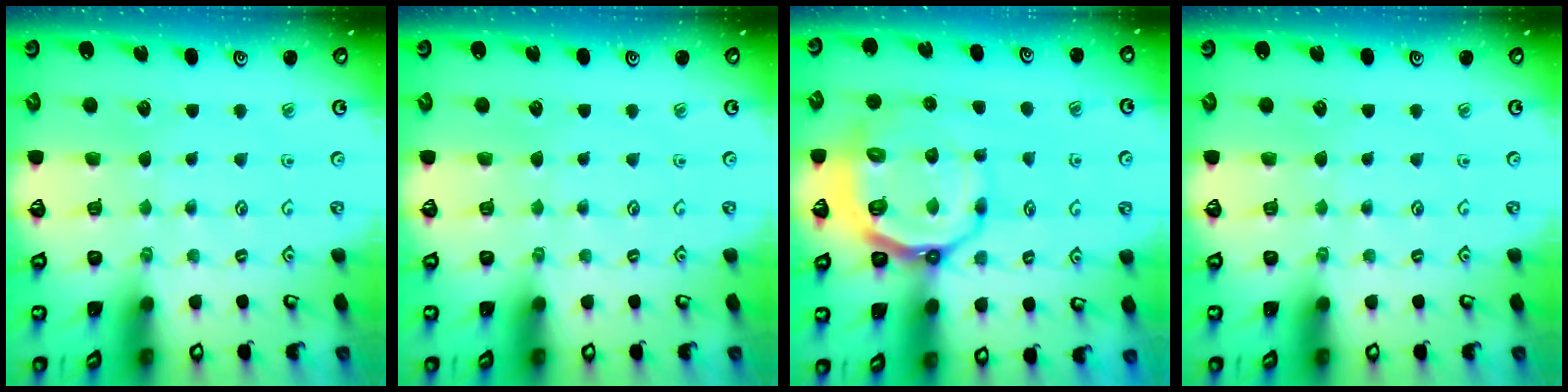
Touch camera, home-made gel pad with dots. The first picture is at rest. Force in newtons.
{"total": 0.0}
{"total": 11.2, "press": 10.7, "slide": 3.4}
{"total": 0.0}